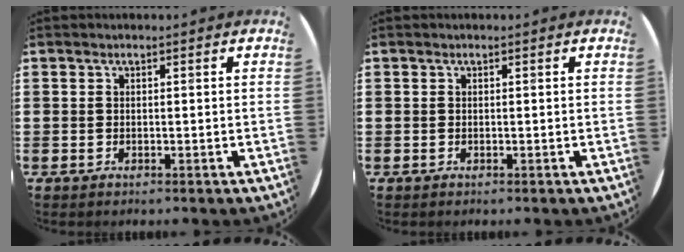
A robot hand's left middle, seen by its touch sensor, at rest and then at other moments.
{"total": 0.0}